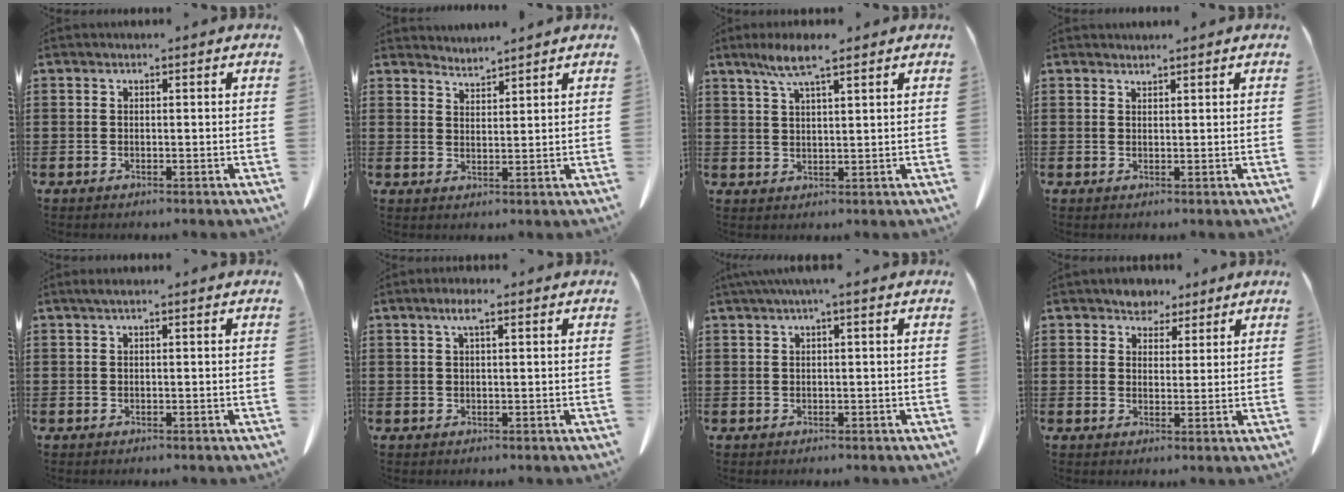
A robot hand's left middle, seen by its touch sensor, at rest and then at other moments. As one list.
[{"total": 2.6, "force": [2.6, -0.4, -0.5], "torque": [0.002, -0.010, 0.049]}, {"total": 6.0, "force": [4.1, 0.7, 4.4], "torque": [-0.096, 0.001, 0.071]}, {"total": 1.0, "force": [1.0, 0.0, 0.1], "torque": [-0.003, -0.001, 0.020]}, {"total": 0.9, "force": [0.1, 0.1, 0.9], "torque": [-0.016, 0.000, 0.003]}, {"total": 2.8, "force": [1.3, 0.7, 2.4], "torque": [-0.050, 0.008, 0.020]}, {"total": 1.6, "force": [0.4, 0.0, 1.5], "torque": [-0.027, -0.001, 0.007]}, {"total": 4.0, "force": [3.4, 2.2, 0.2], "torque": [-0.018, 0.005, 0.064]}]